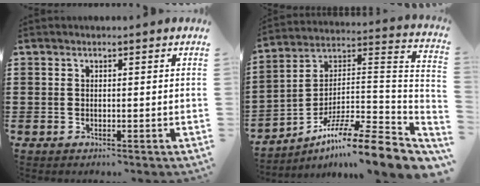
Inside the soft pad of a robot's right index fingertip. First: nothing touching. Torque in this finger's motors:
{"motor_torque": [0.24, 0.24, 0.18, 0.03]}